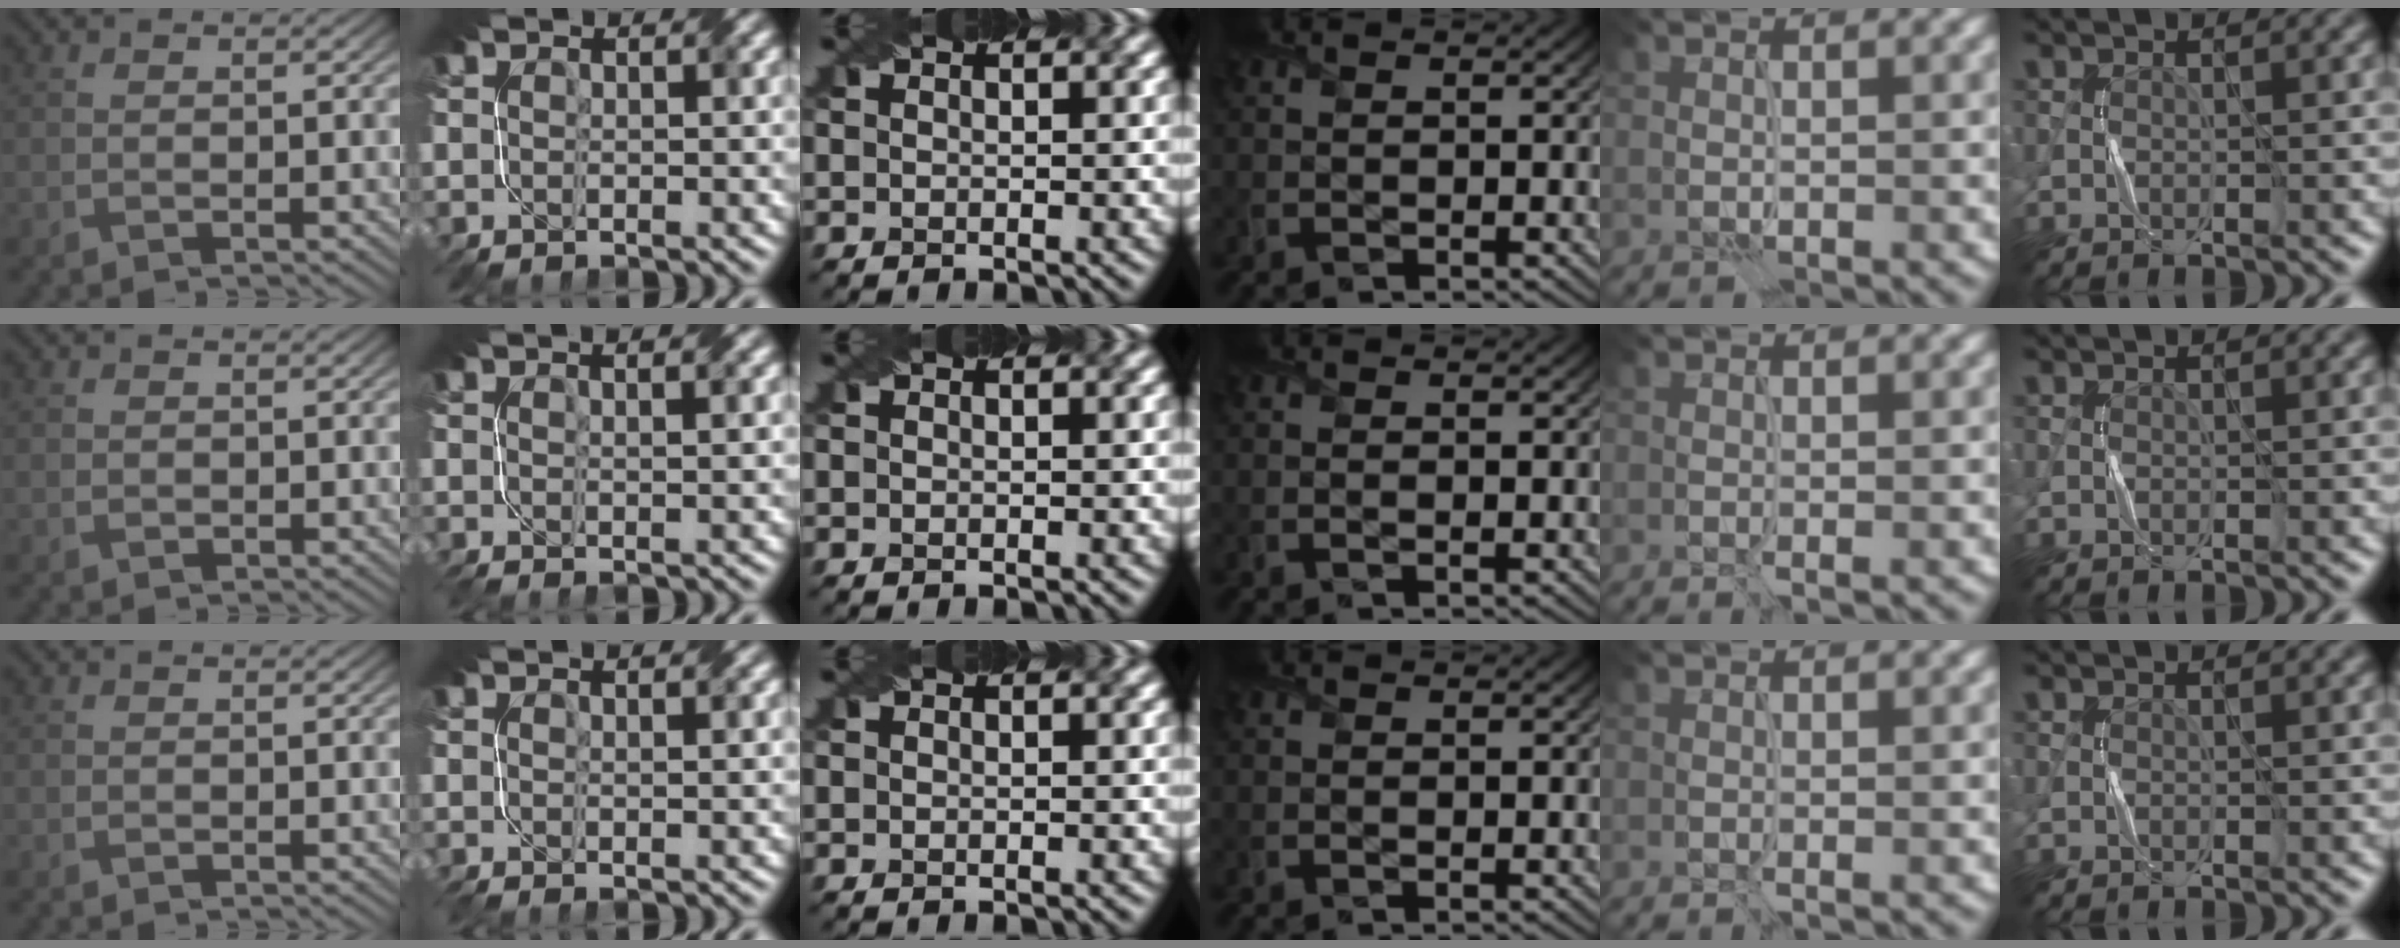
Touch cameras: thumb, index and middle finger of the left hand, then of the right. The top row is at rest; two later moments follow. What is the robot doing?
{"motion": "fold", "object": "napkin"}